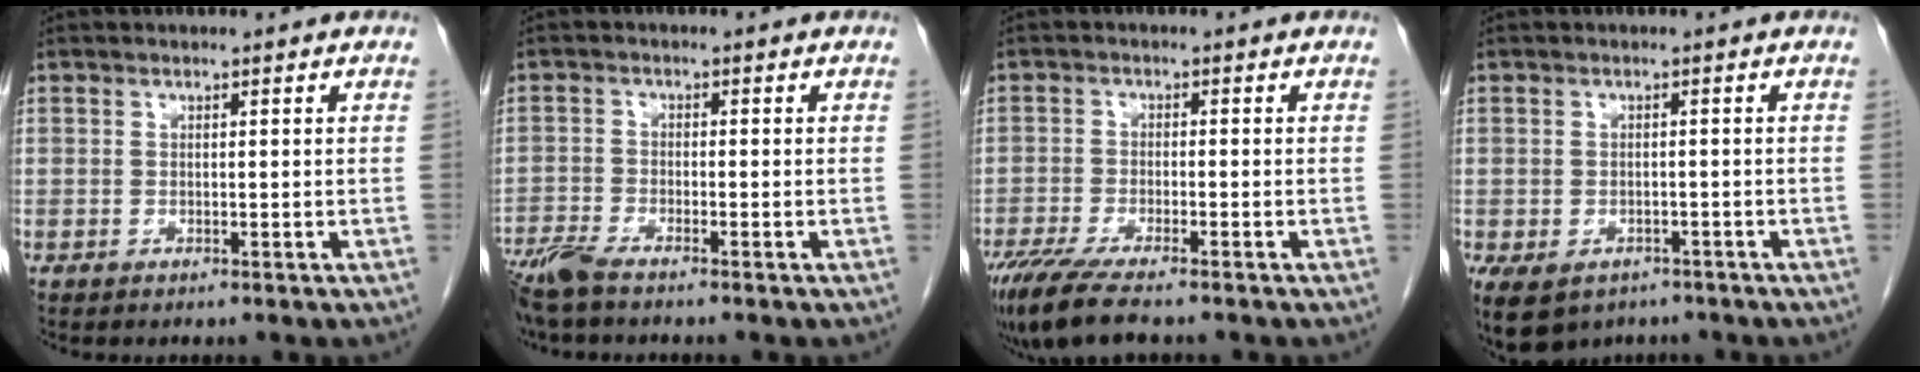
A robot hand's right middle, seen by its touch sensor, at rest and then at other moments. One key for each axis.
{"total": 5.0, "fx": -4.1, "fy": 0.6, "fz": 2.7, "tx": -0.057, "ty": -0.014, "tz": -0.083}
{"total": 9.0, "fx": -7.1, "fy": 1.2, "fz": 5.4, "tx": -0.093, "ty": -0.023, "tz": -0.119}
{"total": 9.5, "fx": -5.9, "fy": 6.3, "fz": 3.9, "tx": -0.094, "ty": 0.001, "tz": -0.081}